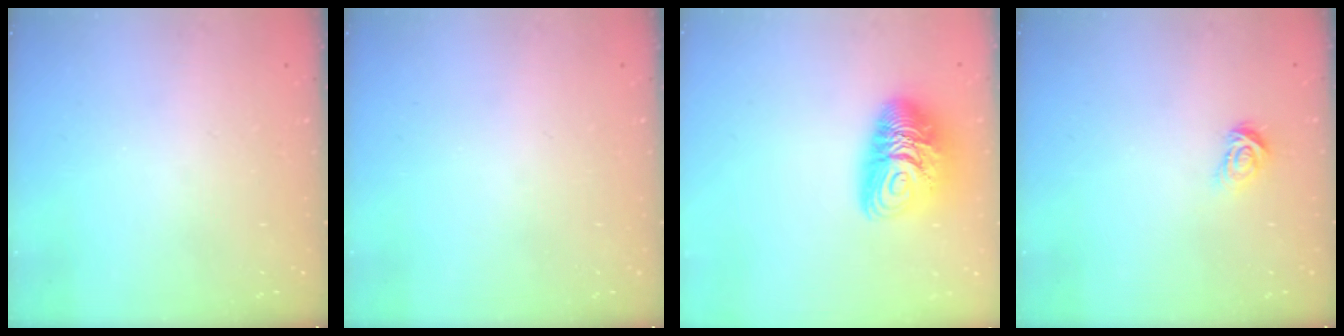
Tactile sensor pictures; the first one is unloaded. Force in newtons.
{"total": 0.0}
{"total": 12.9, "press": 12.8, "slide": 1.2}
{"total": 3.6, "press": 3.6, "slide": 0.4}